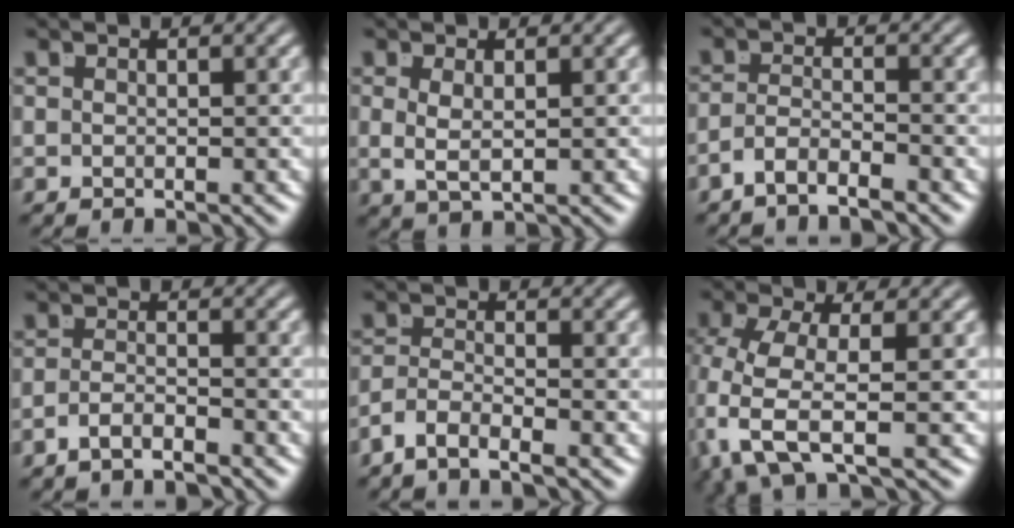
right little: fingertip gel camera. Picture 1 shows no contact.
{"total": 2.2, "force": [0.2, 0.8, 2.0], "torque": [-0.044, -0.015, 0.017]}
{"total": 3.0, "force": [-2.7, 0.3, 1.1], "torque": [-0.019, -0.013, -0.045]}
{"total": 2.6, "force": [-2.4, -0.4, 0.8], "torque": [-0.010, -0.008, -0.038]}
{"total": 3.3, "force": [-2.7, 1.2, 1.6], "torque": [-0.035, -0.017, -0.043]}
{"total": 5.7, "force": [-0.4, 3.2, 4.7], "torque": [-0.149, -0.038, 0.010]}